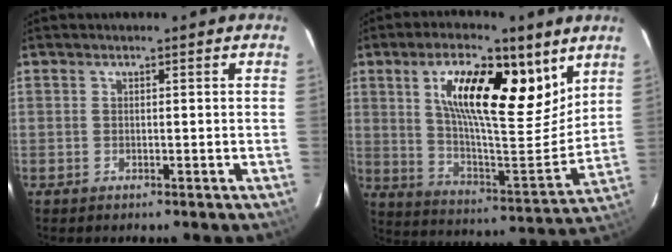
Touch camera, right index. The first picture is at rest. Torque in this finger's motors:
{"motor_torque": [1.19, 0.78, 1.05, 0.21]}